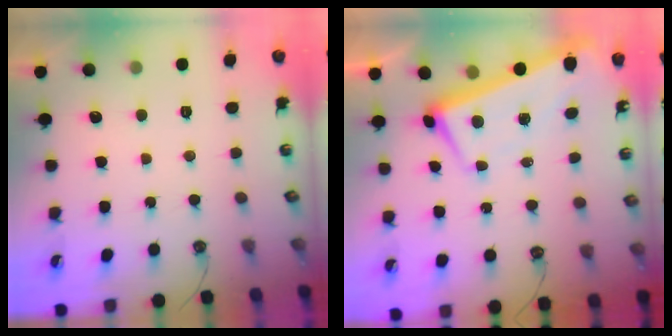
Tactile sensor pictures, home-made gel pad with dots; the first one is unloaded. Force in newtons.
{"total": 3.0, "press": 2.4, "slide": 1.8}